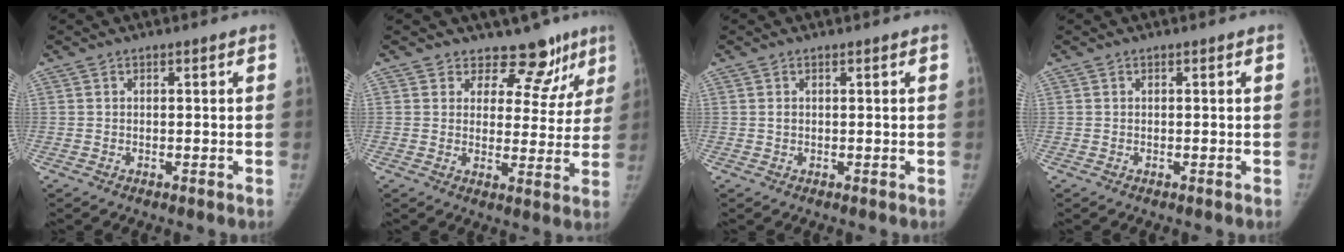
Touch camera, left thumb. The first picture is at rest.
{"total": 10.2, "force": [8.0, 6.1, 1.6], "torque": [0.039, -0.042, 0.090]}
{"total": 0.7, "force": [0.2, 0.5, 0.4], "torque": [-0.006, 0.000, 0.004]}
{"total": 0.0}